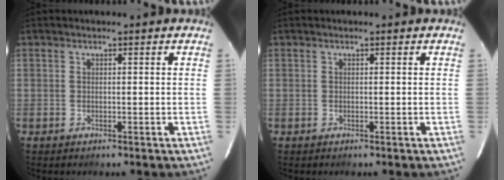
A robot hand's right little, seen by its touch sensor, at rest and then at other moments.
{"total": 0.0}